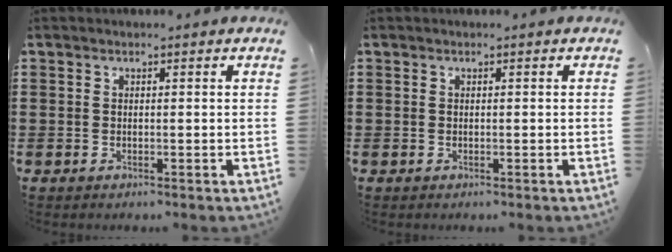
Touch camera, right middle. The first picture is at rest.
{"total": 0.0}